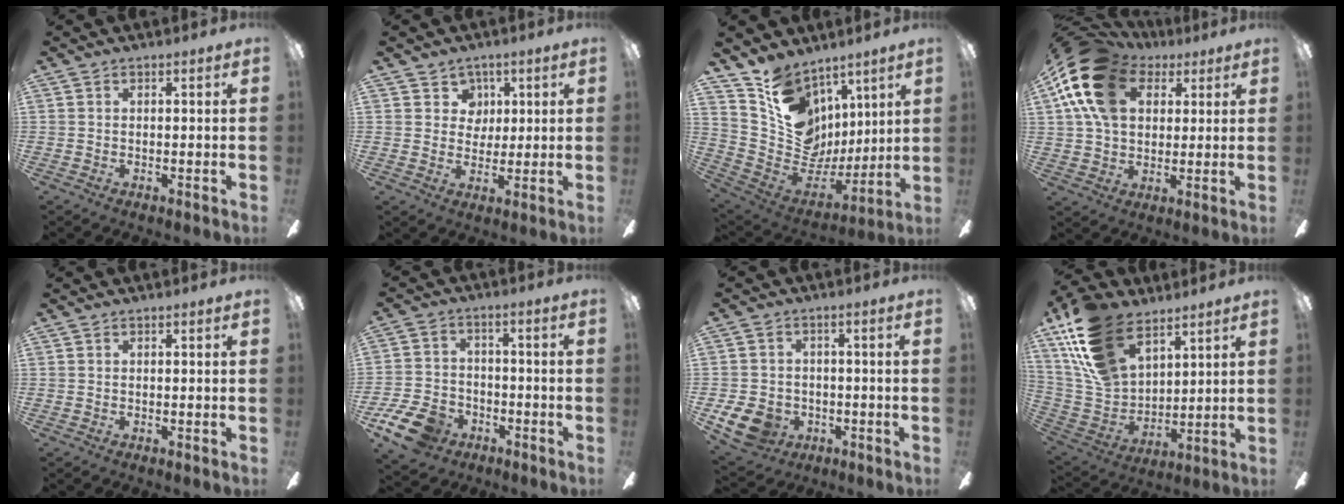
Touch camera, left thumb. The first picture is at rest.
{"total": 5.1, "force": [2.6, 4.4, 0.5], "torque": [-0.007, -0.005, 0.044]}
{"total": 15.2, "force": [7.2, 11.6, 6.5], "torque": [-0.114, -0.043, 0.150]}
{"total": 18.4, "force": [7.2, 12.8, 11.2], "torque": [-0.234, -0.007, 0.131]}
{"total": 0.0}
{"total": 11.2, "force": [-6.9, 7.1, 5.4], "torque": [-0.121, 0.043, -0.126]}
{"total": 7.9, "force": [-3.6, 6.2, 3.2], "torque": [-0.100, 0.016, -0.067]}
{"total": 19.9, "force": [12.6, 11.2, 10.5], "torque": [-0.237, -0.050, 0.239]}